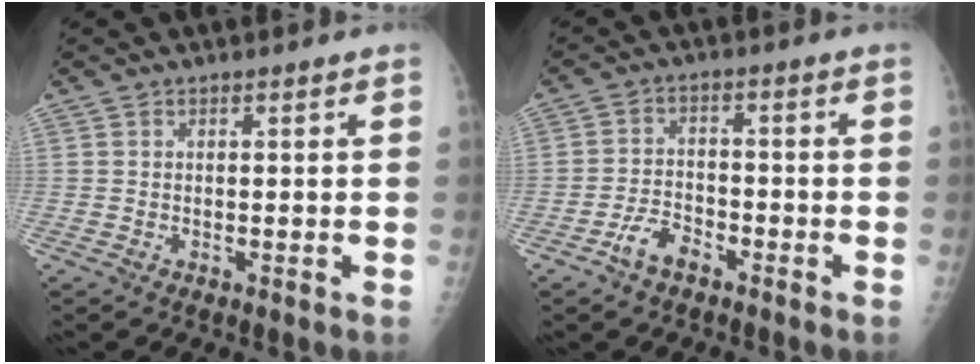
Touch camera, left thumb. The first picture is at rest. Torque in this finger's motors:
{"motor_torque": [-0.01, 0.05, 0.08, 0.00, 0.03]}